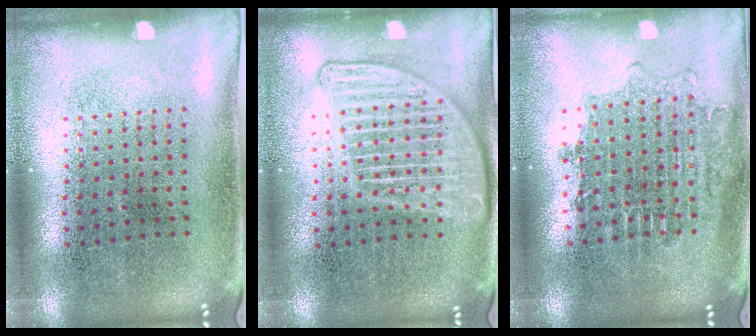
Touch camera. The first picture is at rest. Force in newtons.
{"total": 2.1, "press": 2.1, "slide": 0.2}
{"total": 1.6, "press": 1.3, "slide": 0.9}